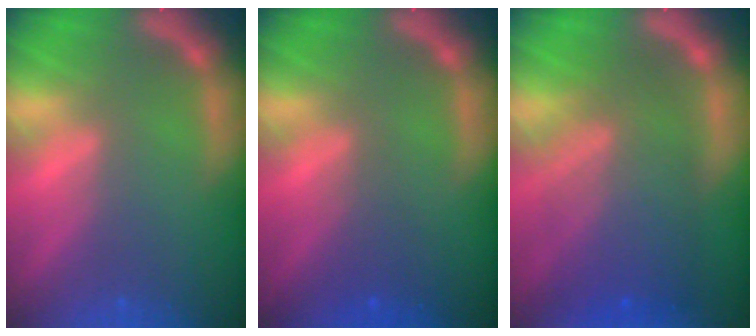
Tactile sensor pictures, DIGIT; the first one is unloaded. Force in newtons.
{"total": 1.9}
{"total": 8.5}